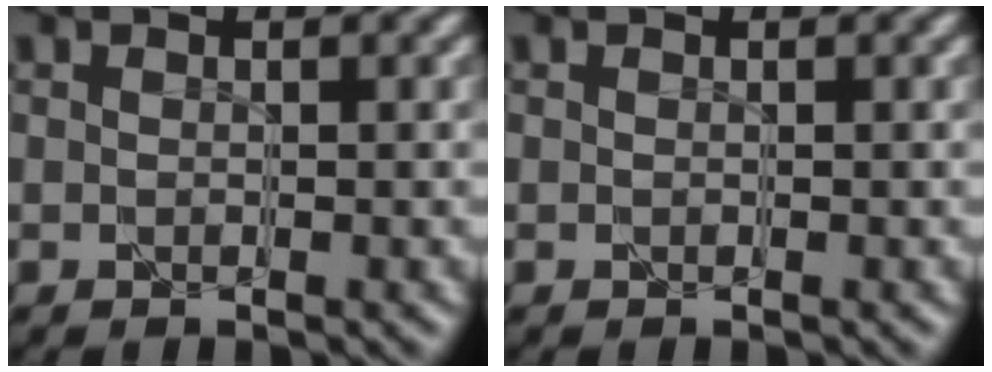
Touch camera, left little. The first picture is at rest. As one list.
[{"total": 0.0}]